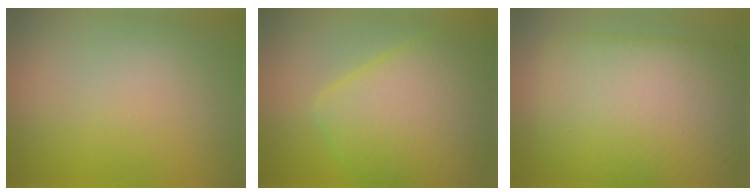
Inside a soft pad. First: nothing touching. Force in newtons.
{"total": 9.1, "press": 9.1, "slide": 0.1}
{"total": 11.3, "press": 11.3, "slide": 0.3}